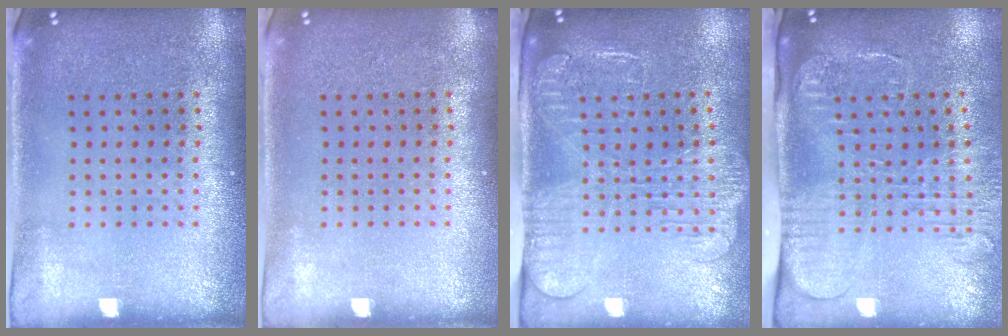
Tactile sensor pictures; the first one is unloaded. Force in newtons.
{"total": 0.0}
{"total": 2.6, "press": 2.1, "slide": 1.5}
{"total": 2.7, "press": 2.0, "slide": 1.7}